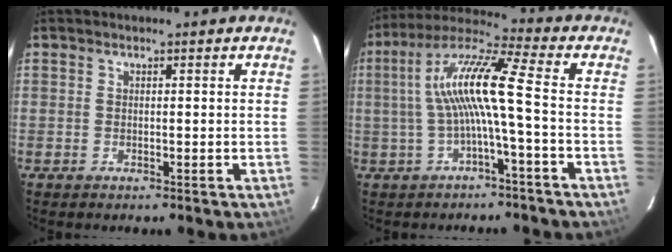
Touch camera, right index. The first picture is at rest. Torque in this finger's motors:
{"motor_torque": [1.12, -0.49, 0.80, 0.21]}